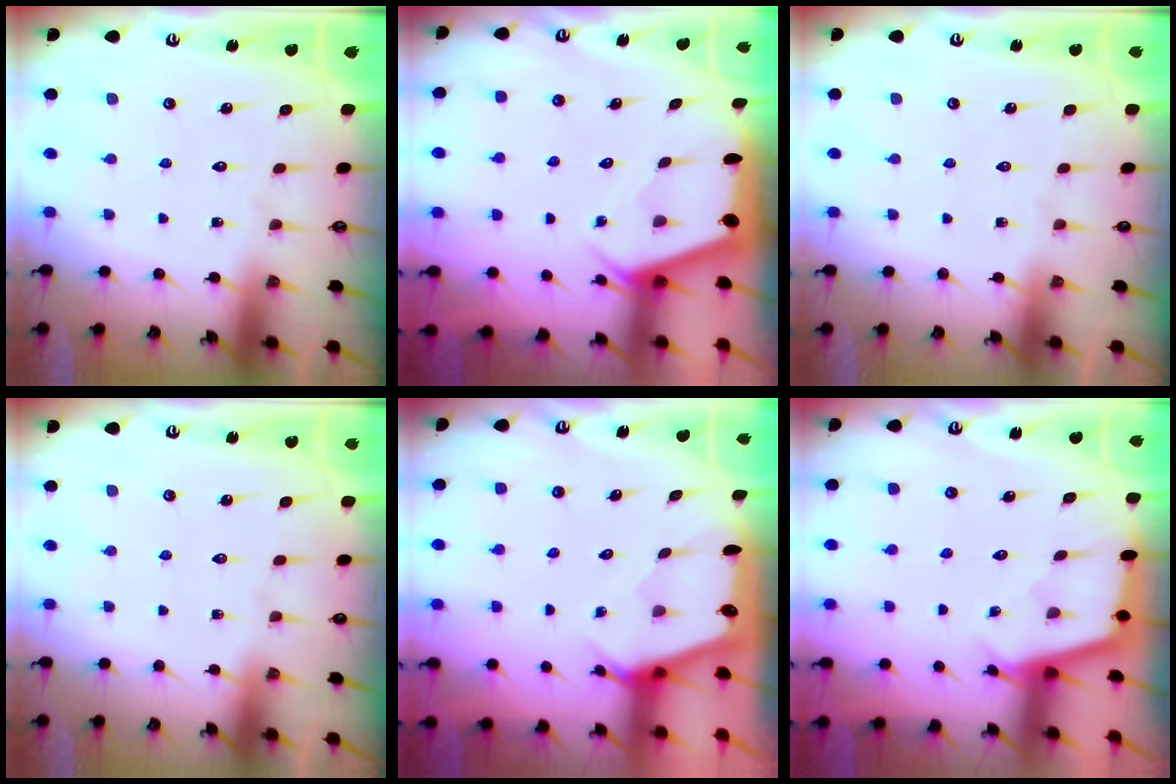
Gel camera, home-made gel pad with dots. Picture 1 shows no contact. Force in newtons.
{"total": 2.5, "press": 2.5, "slide": 0.3}
{"total": 0.0}
{"total": 0.0}
{"total": 2.4, "press": 2.4, "slide": 0.3}
{"total": 2.5, "press": 2.5, "slide": 0.2}